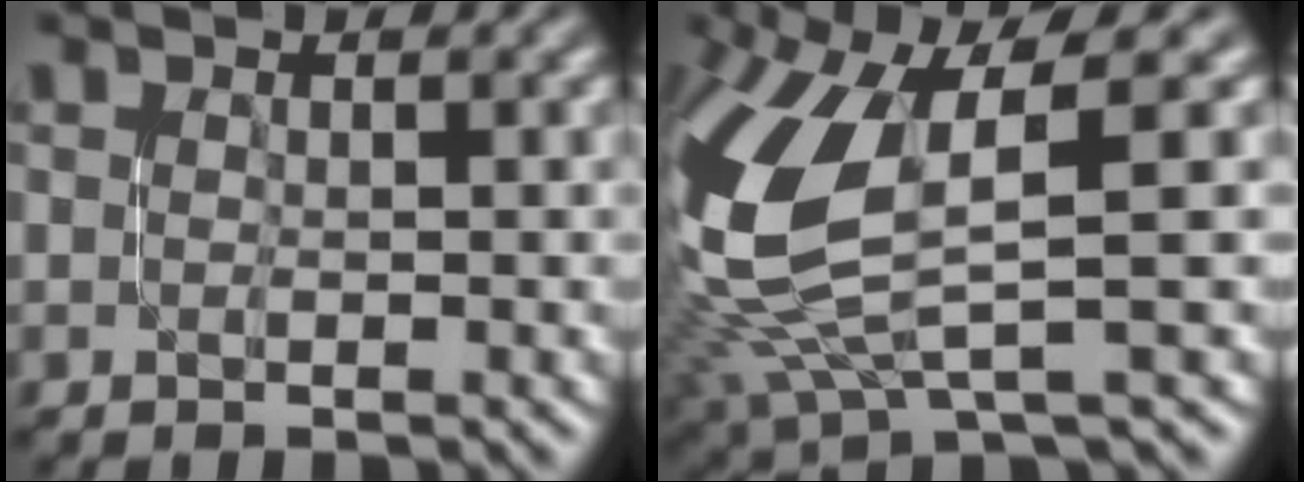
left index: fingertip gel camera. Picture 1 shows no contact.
{"total": 9.1, "force": [1.5, 3.3, 8.4], "torque": [-0.204, -0.011, 0.037]}